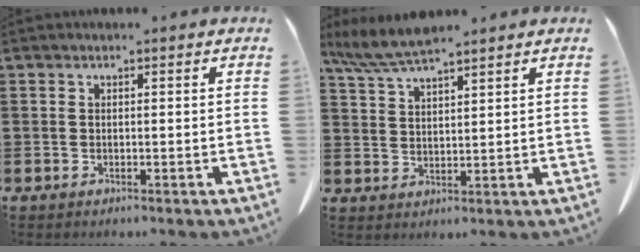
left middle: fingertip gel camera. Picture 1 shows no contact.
{"total": 6.1, "force": [5.1, 0.5, 3.3], "torque": [-0.076, -0.016, 0.093]}